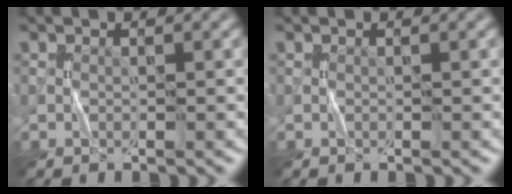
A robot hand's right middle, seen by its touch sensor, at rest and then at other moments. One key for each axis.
{"total": 0.0}